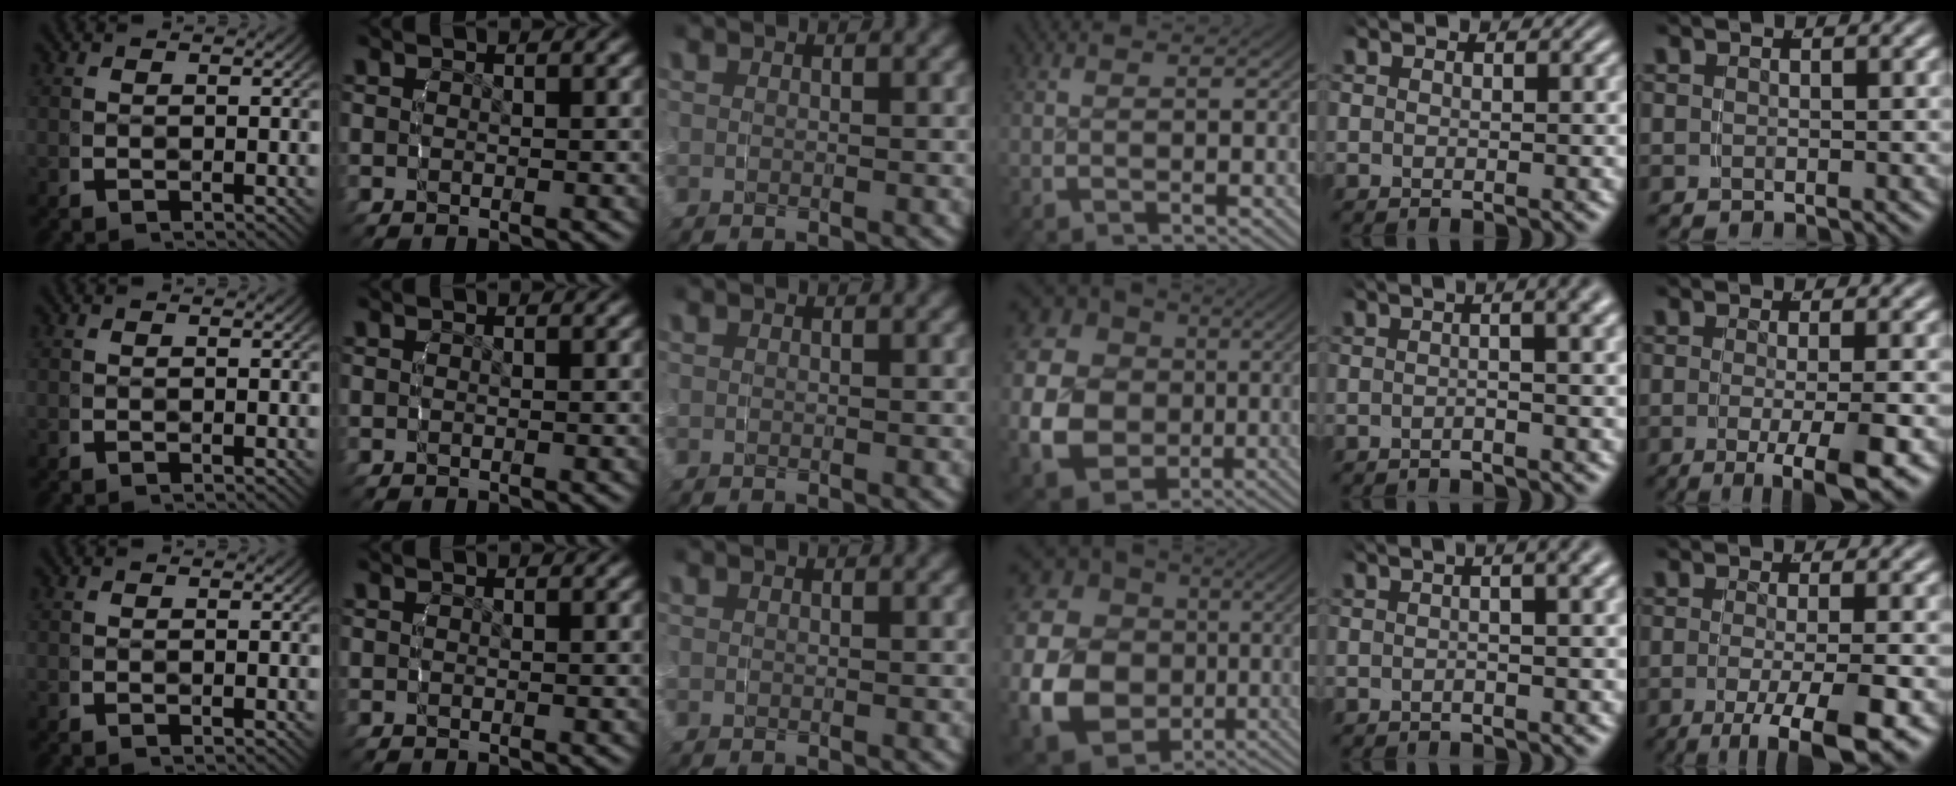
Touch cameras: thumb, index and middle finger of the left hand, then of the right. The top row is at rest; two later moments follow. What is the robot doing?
{"motion": "grasp_and_lifting", "object": "towel"}